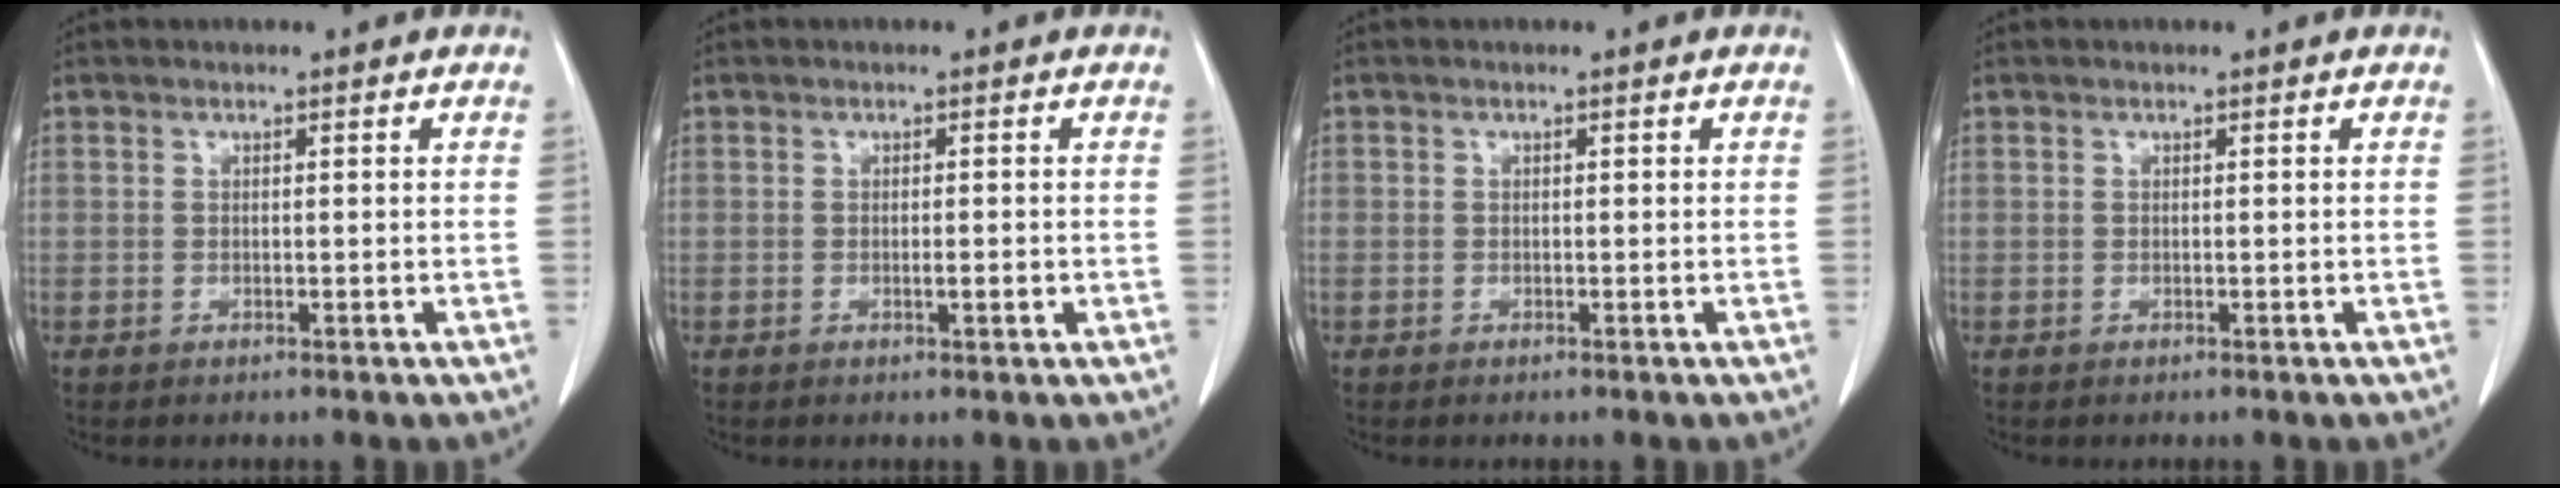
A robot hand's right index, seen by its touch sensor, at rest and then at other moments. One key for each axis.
{"total": 1.5, "fx": -0.4, "fy": 0.2, "fz": 1.4, "tx": -0.024, "ty": -0.001, "tz": -0.006}
{"total": 0.5, "fx": -0.2, "fy": 0.5, "fz": 0.1, "tx": -0.005, "ty": 0.003, "tz": -0.006}
{"total": 0.0}